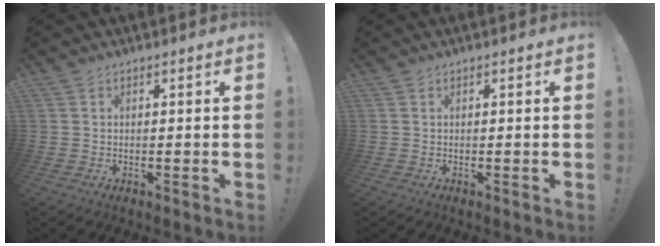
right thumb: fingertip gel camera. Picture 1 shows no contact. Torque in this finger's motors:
{"motor_torque": [-0.05, 0.05, 0.00, 0.00, 0.00]}